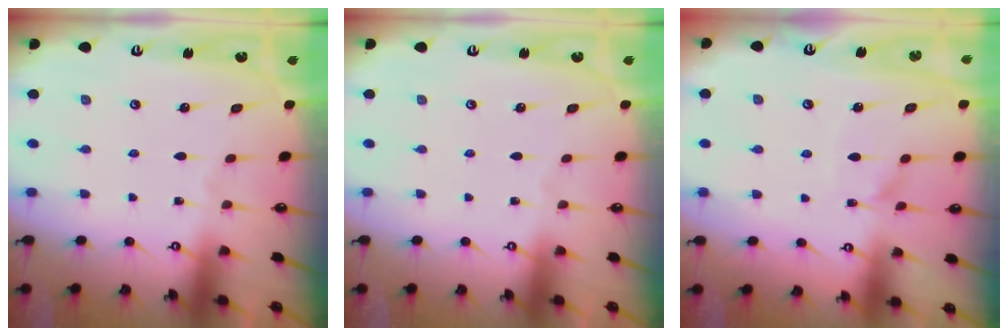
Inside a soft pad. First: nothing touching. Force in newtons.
{"total": 0.0}
{"total": 7.5, "press": 7.5, "slide": 0.6}